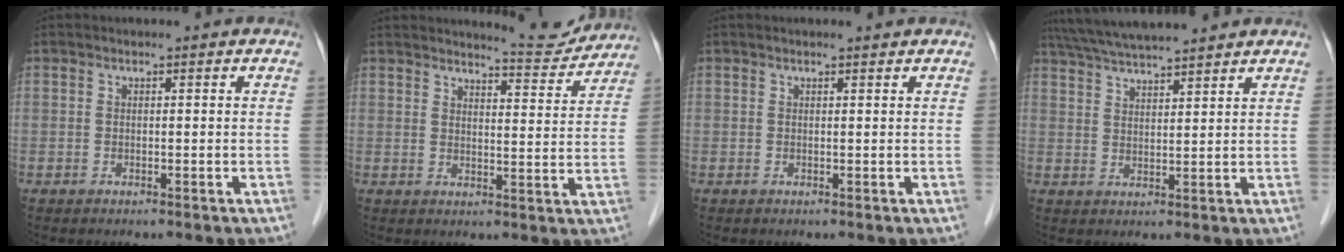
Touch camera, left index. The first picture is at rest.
{"total": 6.9, "force": [6.8, 0.3, 0.3], "torque": [-0.009, -0.021, 0.084]}
{"total": 0.9, "force": [0.8, -0.1, 0.2], "torque": [-0.008, 0.002, 0.013]}
{"total": 10.7, "force": [9.7, 0.3, 4.6], "torque": [-0.085, 0.033, 0.153]}